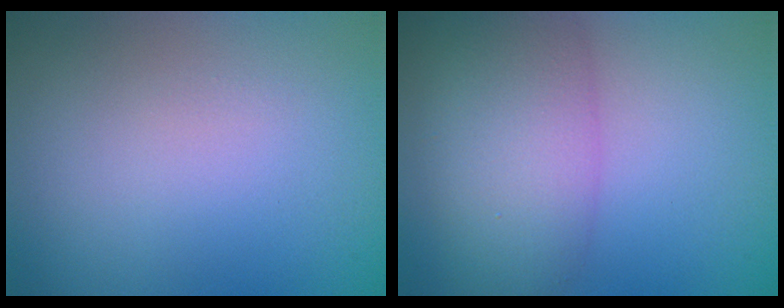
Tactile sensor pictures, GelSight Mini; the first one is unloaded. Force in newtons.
{"total": 6.5, "press": 6.4, "slide": 0.2}